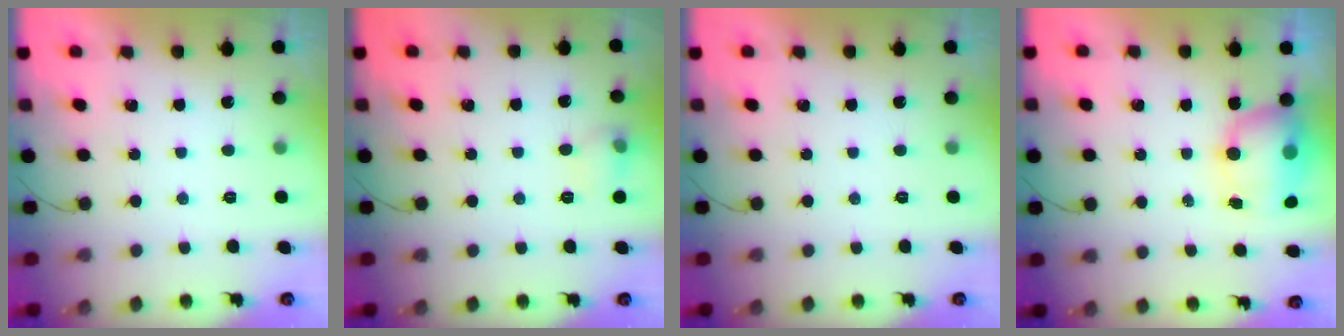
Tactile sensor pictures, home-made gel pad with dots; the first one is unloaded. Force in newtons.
{"total": 6.9, "press": 6.7, "slide": 1.7}
{"total": 0.0}
{"total": 8.2, "press": 7.9, "slide": 2.0}